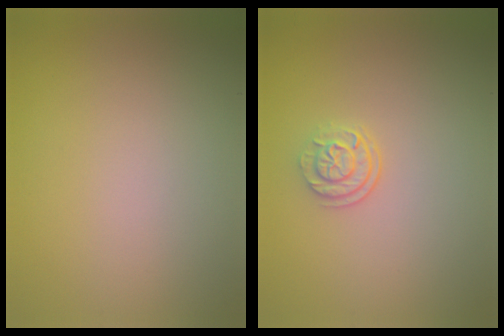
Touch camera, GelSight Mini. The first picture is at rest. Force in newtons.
{"total": 2.2, "press": 1.7, "slide": 1.4}